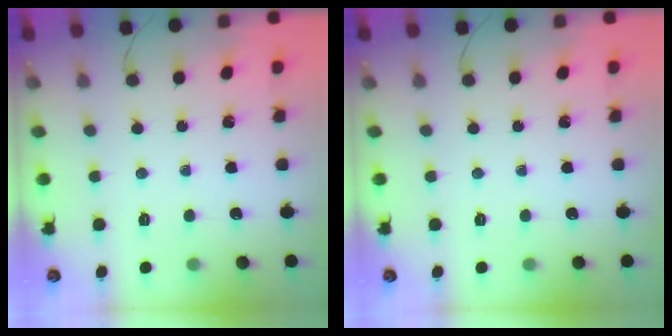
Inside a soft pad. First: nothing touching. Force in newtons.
{"total": 0.0}